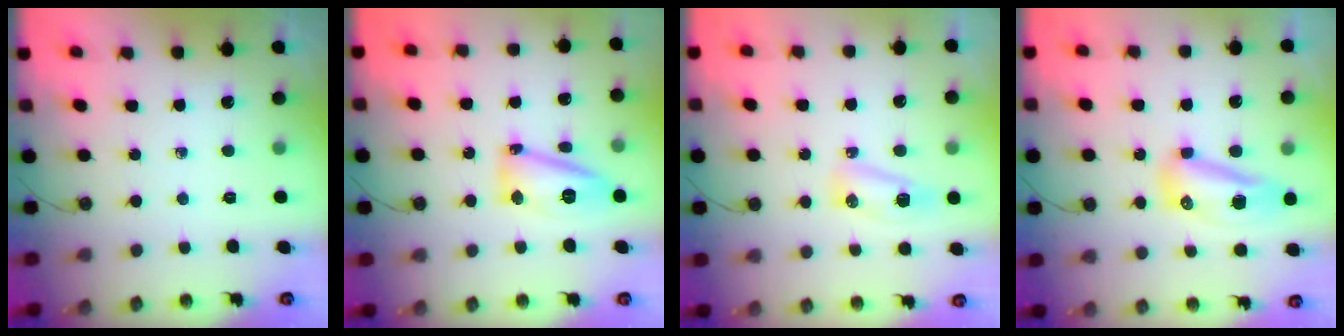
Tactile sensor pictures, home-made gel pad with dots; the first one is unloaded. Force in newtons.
{"total": 14.2, "press": 14.1, "slide": 1.4}
{"total": 6.4, "press": 6.4, "slide": 0.6}
{"total": 13.3, "press": 11.2, "slide": 7.0}